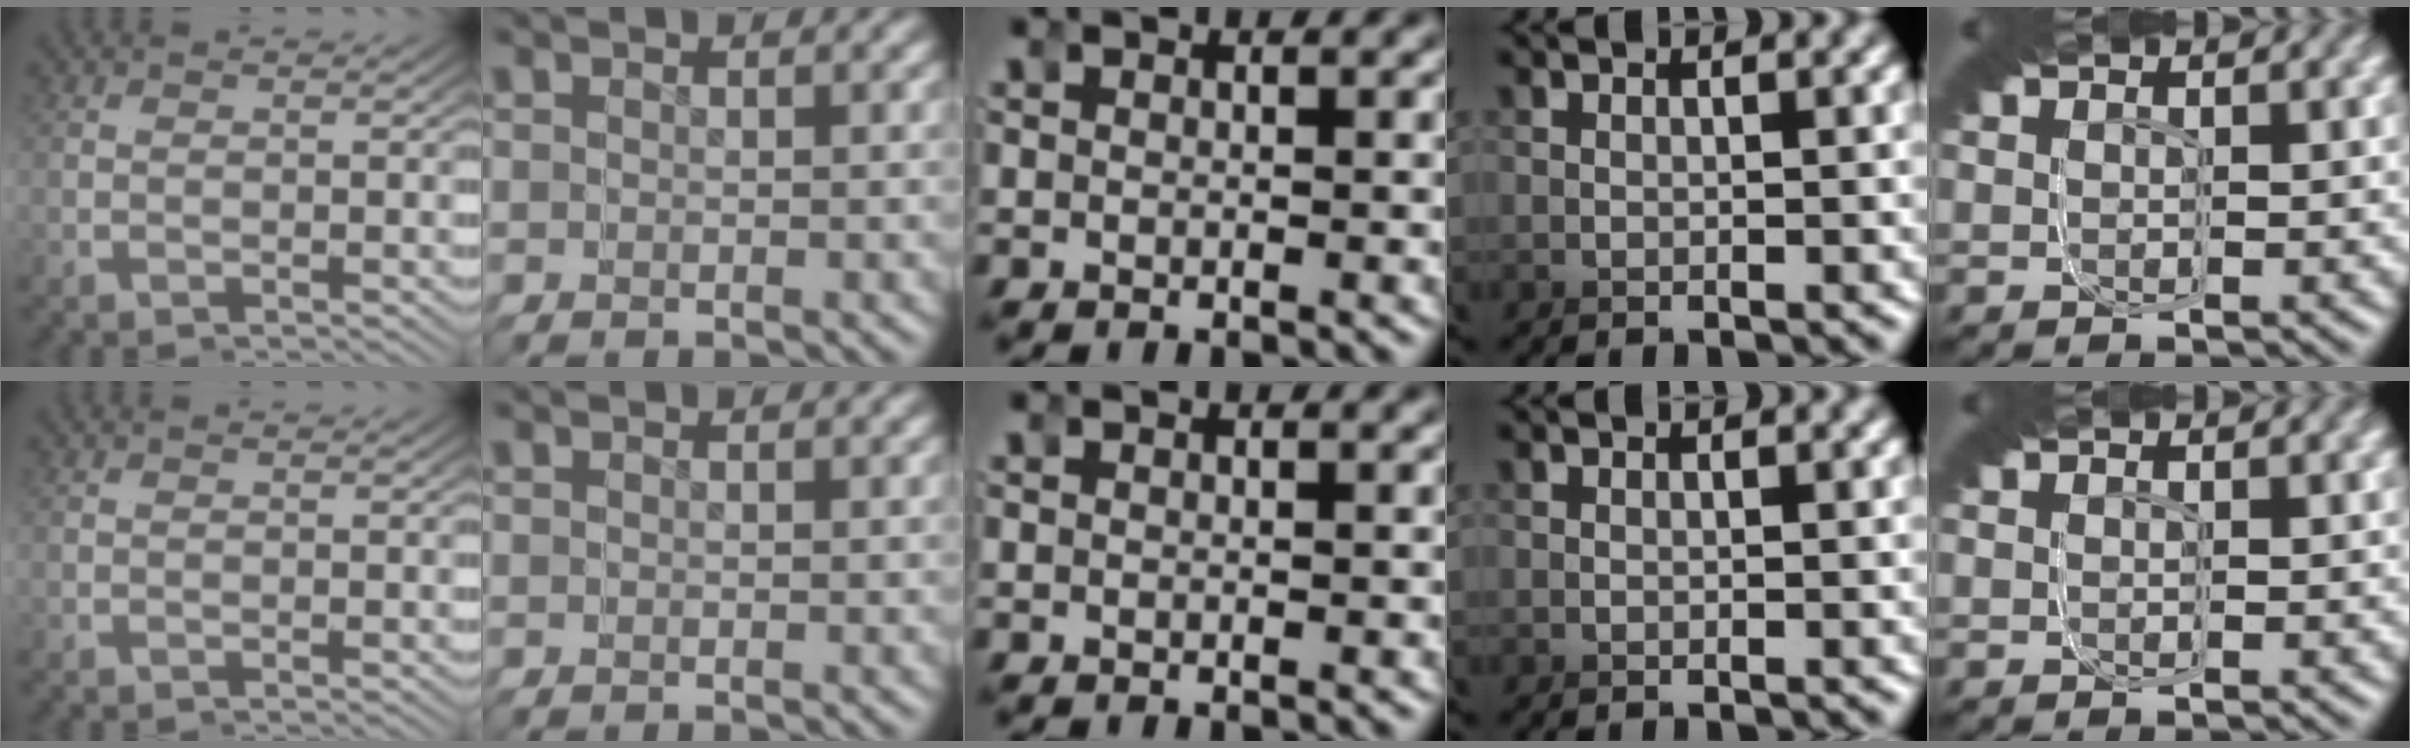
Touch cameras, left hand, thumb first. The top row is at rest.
{}